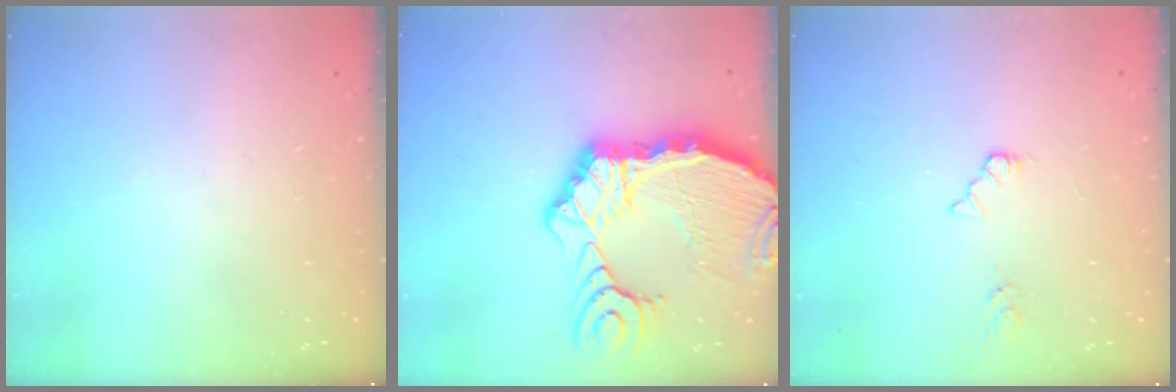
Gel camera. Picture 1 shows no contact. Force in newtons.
{"total": 15.6, "press": 15.5, "slide": 1.9}
{"total": 4.1, "press": 4.1, "slide": 0.4}